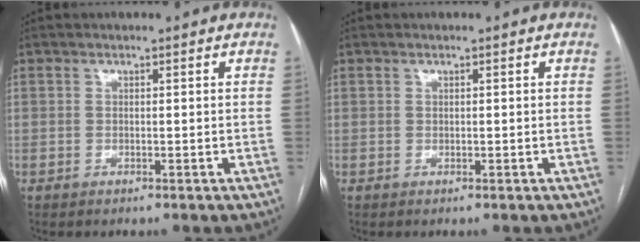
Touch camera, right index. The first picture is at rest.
{"total": 0.0}